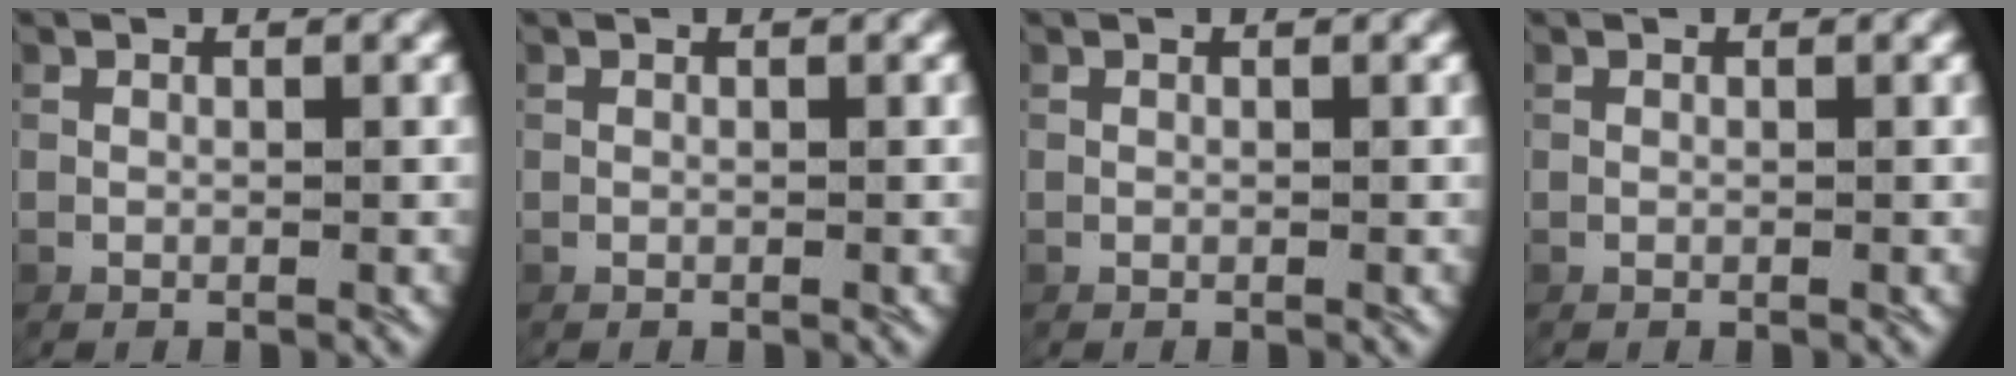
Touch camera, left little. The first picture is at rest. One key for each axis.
{"total": 0.0}
{"total": 0.0}
{"total": 0.0}